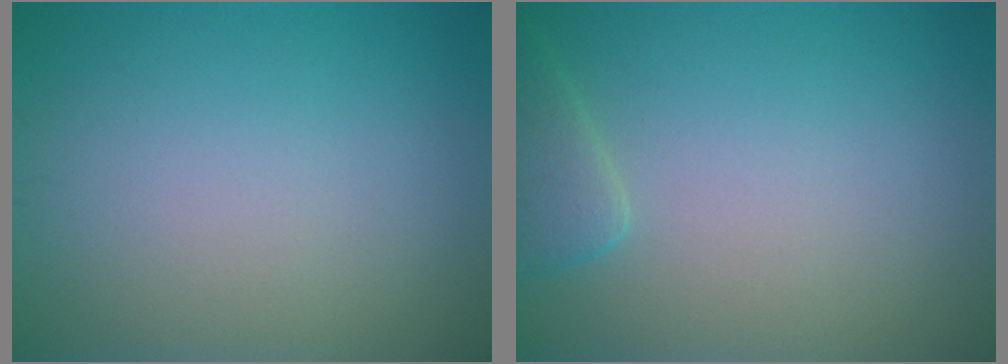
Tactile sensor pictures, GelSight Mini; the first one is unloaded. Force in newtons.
{"total": 2.0, "press": 2.0, "slide": 0.2}